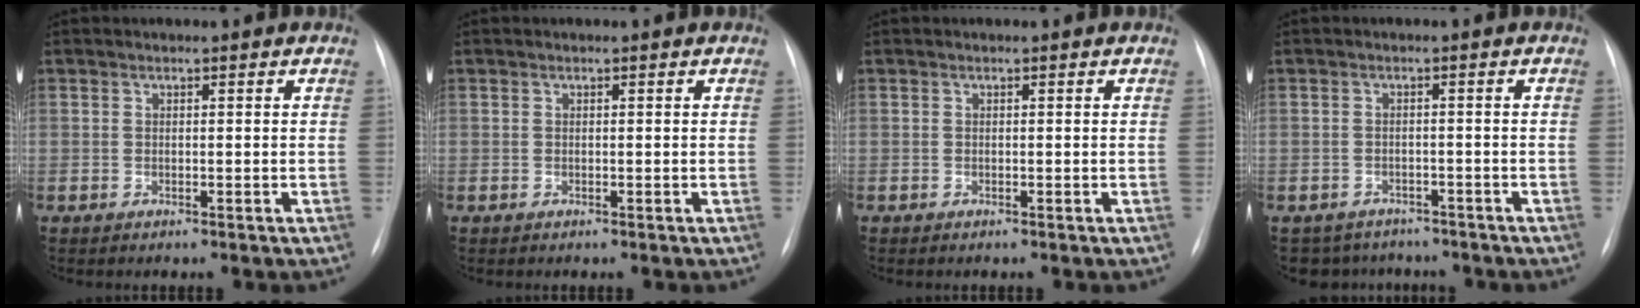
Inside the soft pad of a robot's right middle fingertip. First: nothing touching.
{"total": 0.0}
{"total": 0.0}
{"total": 6.4, "force": [-5.5, 3.2, 0.1], "torque": [-0.001, 0.011, -0.068]}